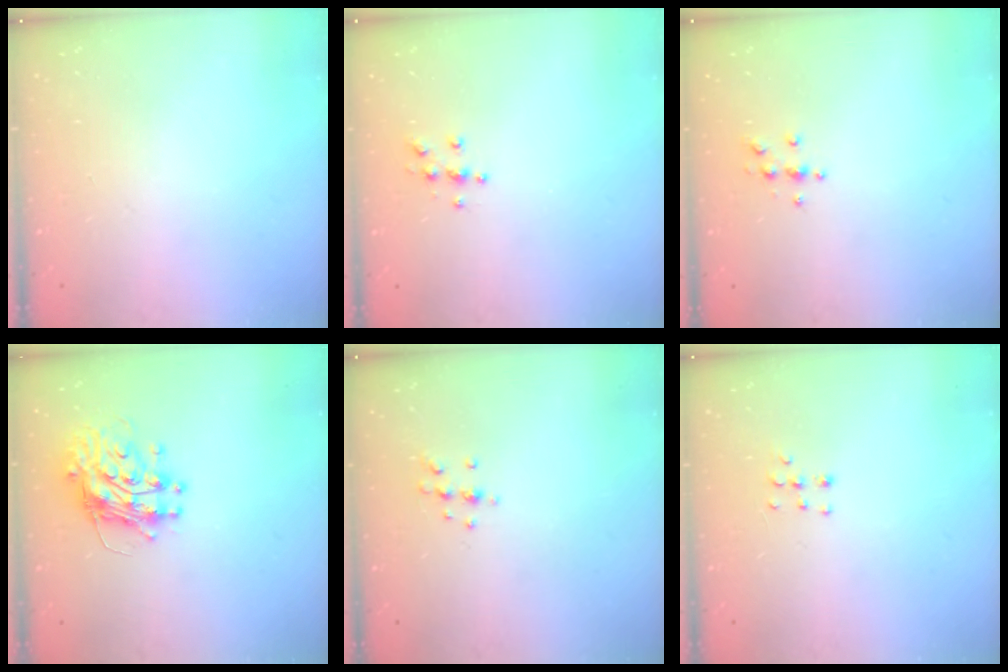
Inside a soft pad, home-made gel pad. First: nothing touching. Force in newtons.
{"total": 5.5, "press": 5.5, "slide": 0.4}
{"total": 4.0, "press": 3.9, "slide": 0.6}
{"total": 12.0, "press": 11.9, "slide": 1.2}
{"total": 6.9, "press": 6.8, "slide": 1.2}
{"total": 4.4, "press": 4.3, "slide": 0.9}